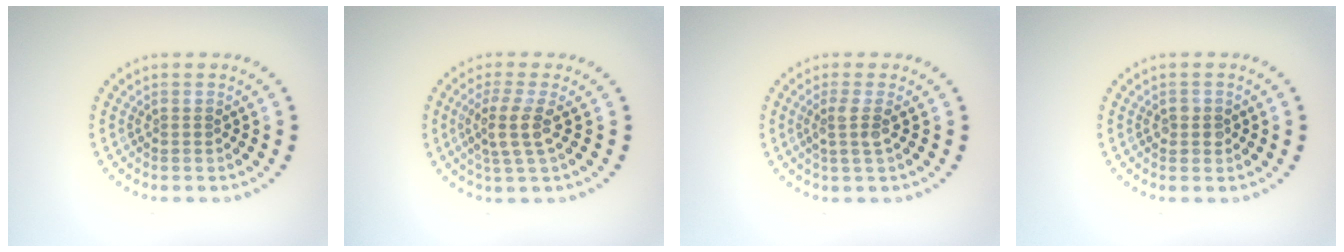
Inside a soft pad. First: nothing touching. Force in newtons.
{"total": 2.9, "press": 2.4, "slide": 1.7}
{"total": 1.8, "press": 1.3, "slide": 1.3}
{"total": 1.3, "press": 1.2, "slide": 0.4}